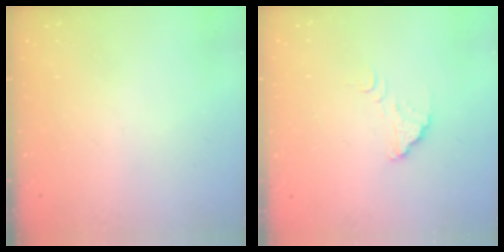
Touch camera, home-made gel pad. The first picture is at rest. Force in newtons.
{"total": 2.5, "press": 2.5, "slide": 0.1}